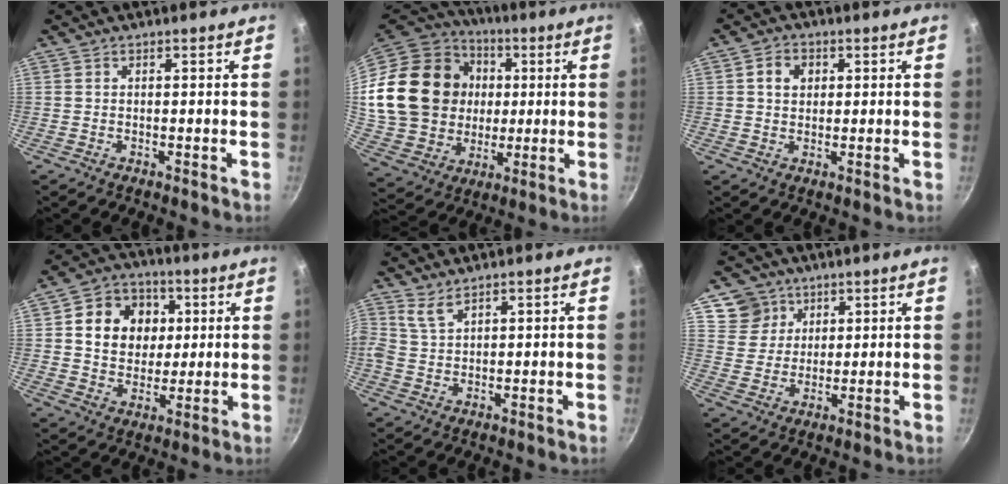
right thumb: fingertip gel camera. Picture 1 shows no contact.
{"total": 26.4, "force": [3.6, 21.4, 15.1], "torque": [-0.264, 0.022, 0.081]}
{"total": 4.3, "force": [1.1, 3.5, 2.3], "torque": [-0.023, 0.005, 0.015]}
{"total": 12.8, "force": [2.8, 10.8, 6.4], "torque": [-0.071, 0.003, 0.041]}
{"total": 2.6, "force": [2.0, 0.9, 1.4], "torque": [-0.032, -0.013, 0.044]}
{"total": 7.1, "force": [3.9, 5.8, 0.7], "torque": [0.022, -0.010, 0.071]}